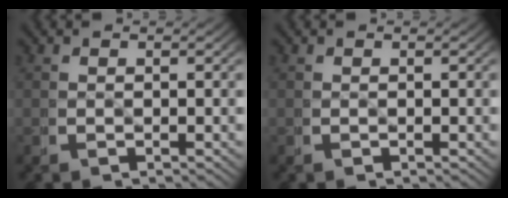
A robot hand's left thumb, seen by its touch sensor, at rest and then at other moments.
{"total": 0.0}